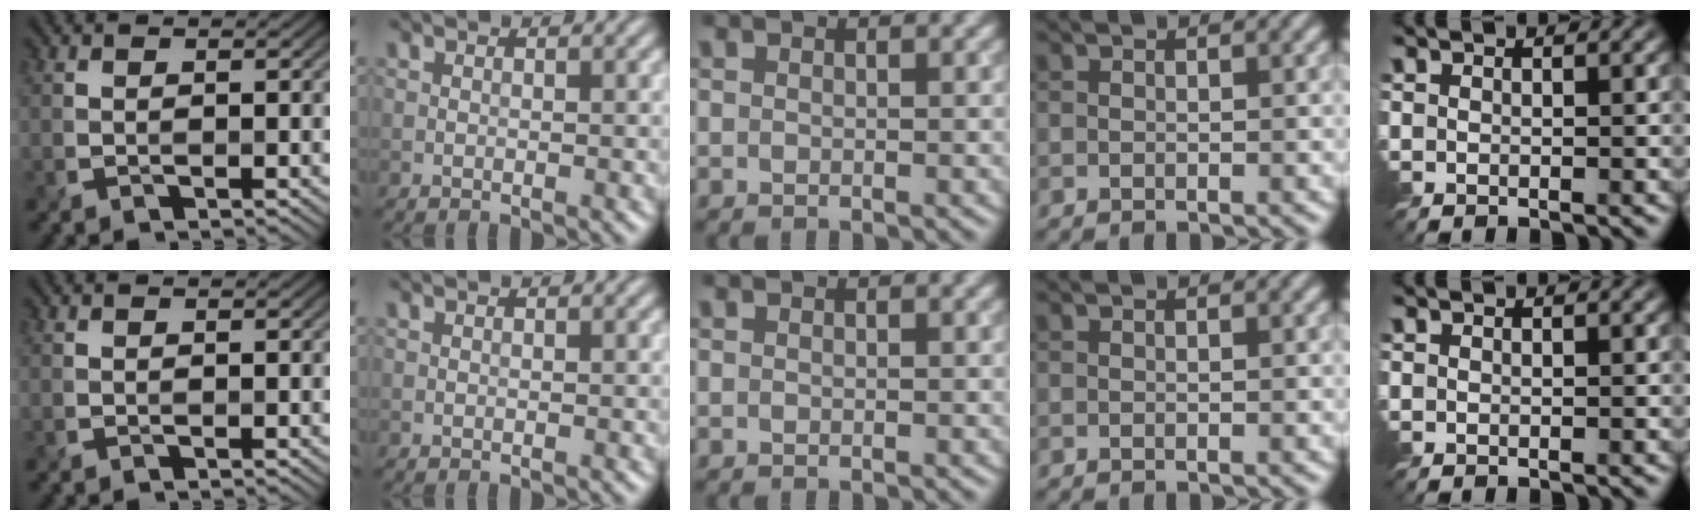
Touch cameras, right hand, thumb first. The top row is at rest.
{}